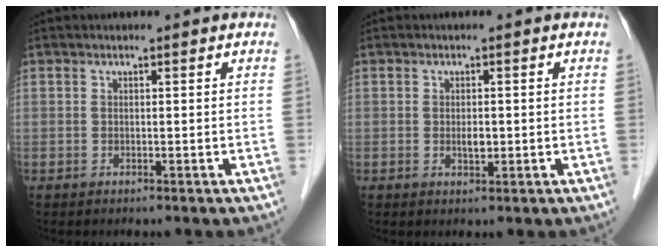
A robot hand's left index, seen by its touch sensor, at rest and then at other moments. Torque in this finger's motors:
{"motor_torque": [0.14, 0.02, 0.02, 0.00]}